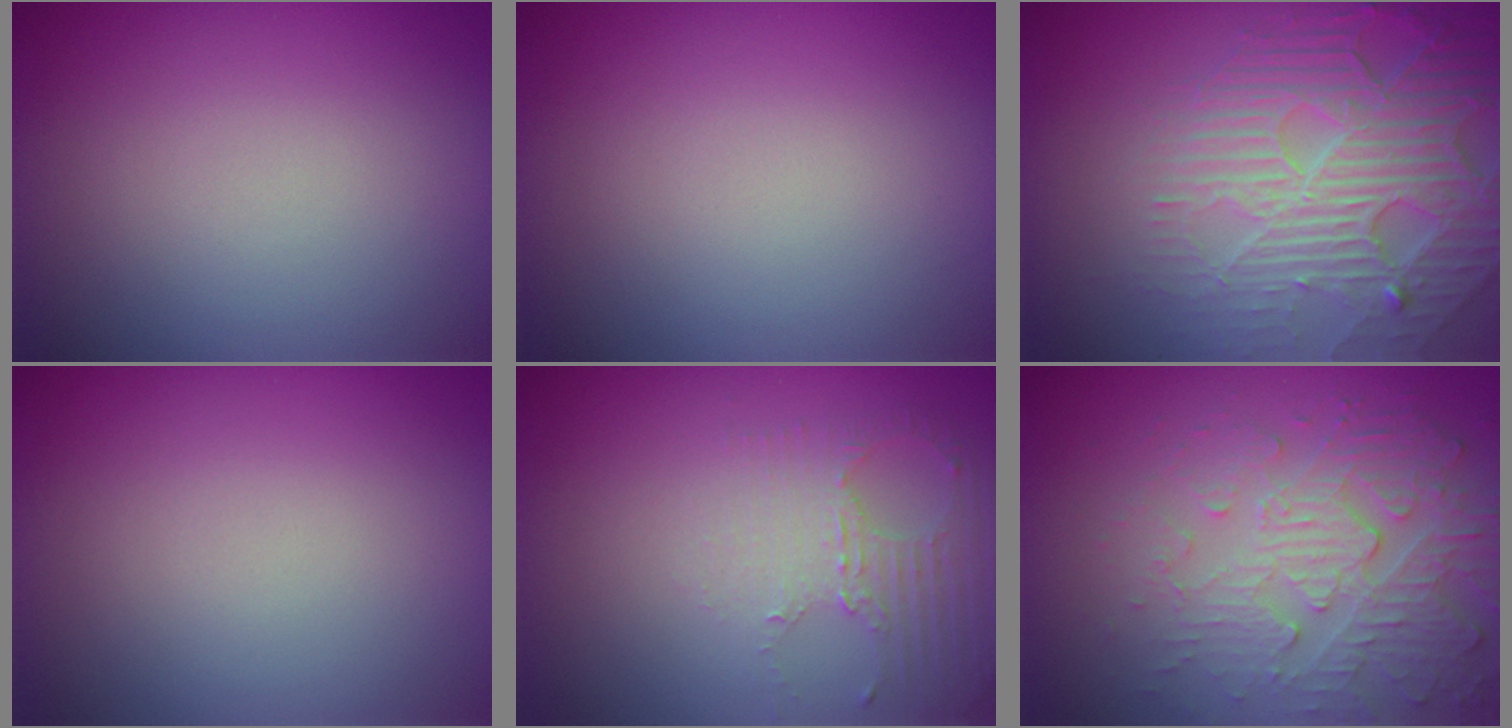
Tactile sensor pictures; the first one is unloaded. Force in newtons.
{"total": 0.0}
{"total": 7.6, "press": 5.4, "slide": 5.4}
{"total": 0.0}
{"total": 2.6, "press": 1.9, "slide": 1.9}
{"total": 4.3, "press": 4.1, "slide": 1.3}